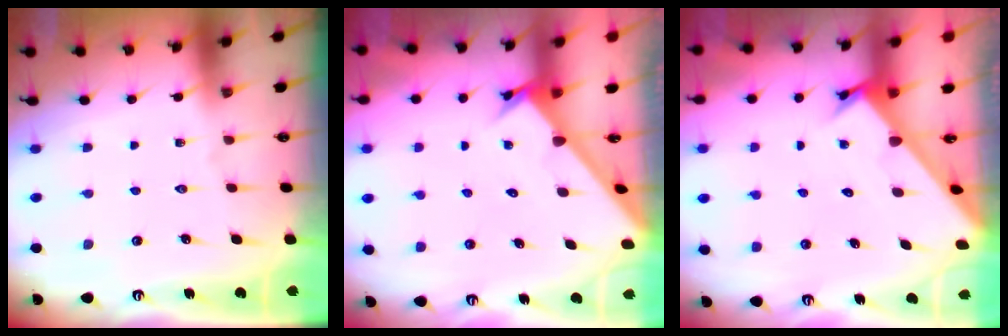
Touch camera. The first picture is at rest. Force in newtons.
{"total": 2.2, "press": 2.2, "slide": 0.1}
{"total": 2.1, "press": 2.1, "slide": 0.2}